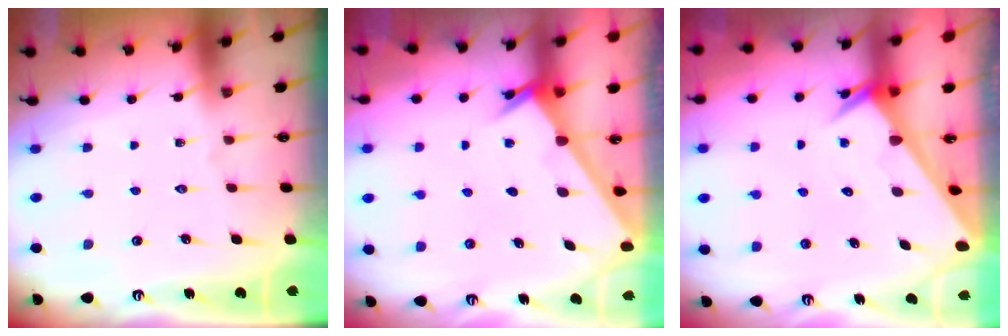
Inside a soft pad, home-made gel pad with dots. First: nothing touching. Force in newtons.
{"total": 2.4, "press": 2.4, "slide": 0.2}
{"total": 2.7, "press": 2.7, "slide": 0.1}